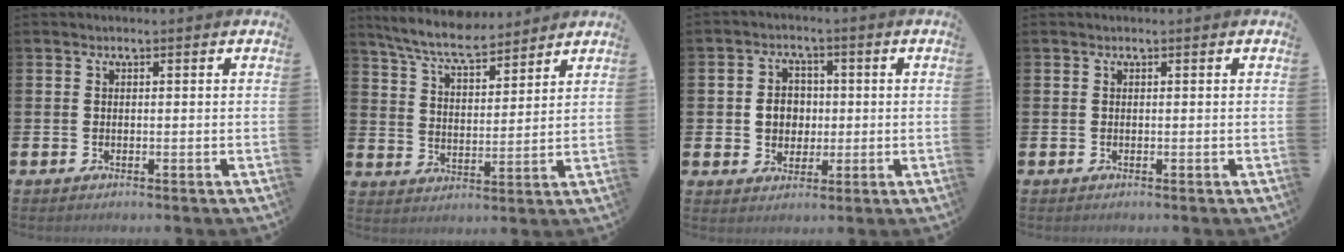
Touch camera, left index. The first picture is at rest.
{"total": 7.7, "force": [7.0, 1.2, 2.8], "torque": [-0.085, -0.029, 0.127]}
{"total": 4.3, "force": [0.3, 3.9, 1.9], "torque": [-0.027, 0.004, -0.005]}
{"total": 0.0}